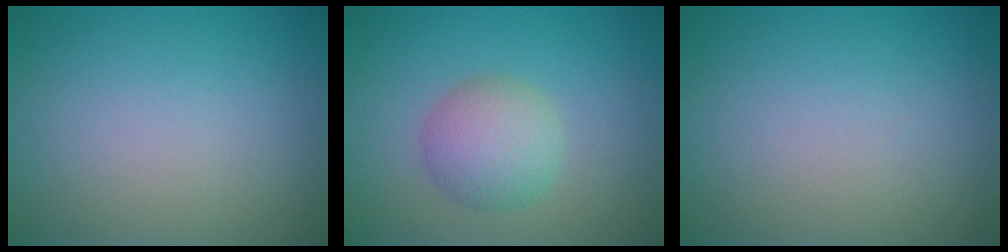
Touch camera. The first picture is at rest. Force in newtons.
{"total": 3.9, "press": 3.9, "slide": 0.1}
{"total": 0.0}